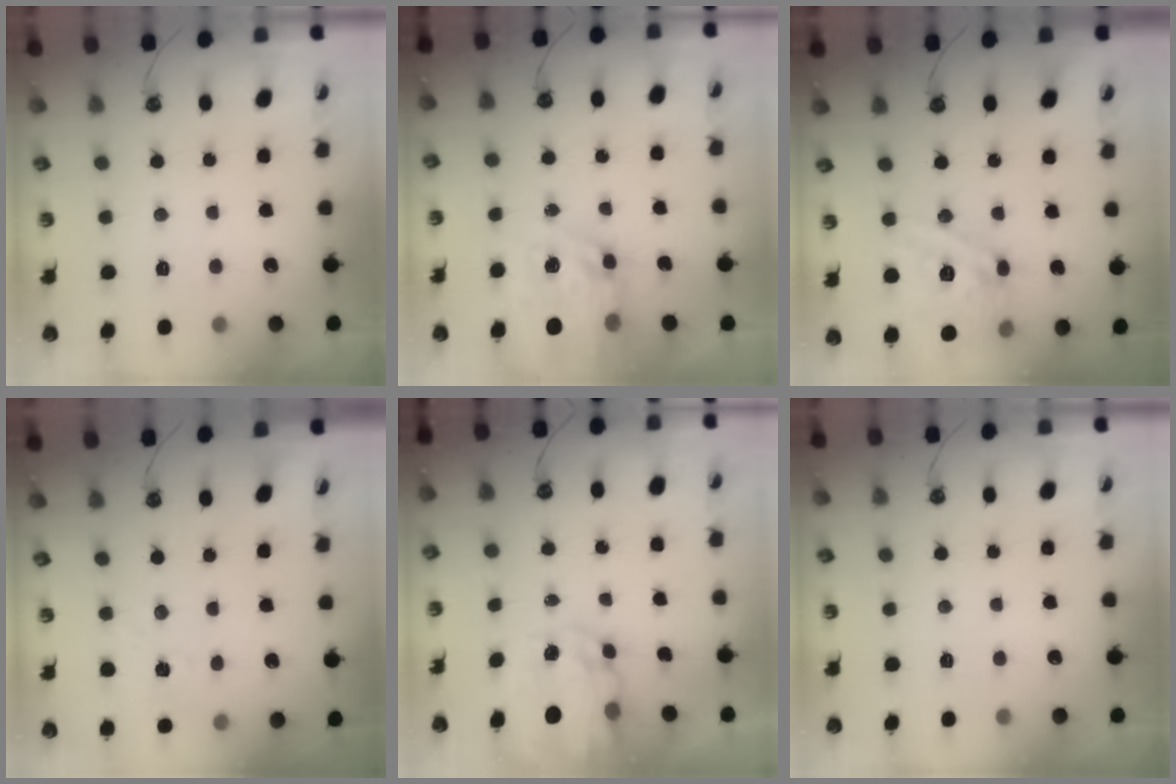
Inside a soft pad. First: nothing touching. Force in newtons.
{"total": 13.1, "press": 13.0, "slide": 1.2}
{"total": 15.4, "press": 15.3, "slide": 1.4}
{"total": 3.9, "press": 3.9, "slide": 0.5}
{"total": 8.4, "press": 8.4, "slide": 0.6}
{"total": 0.0}